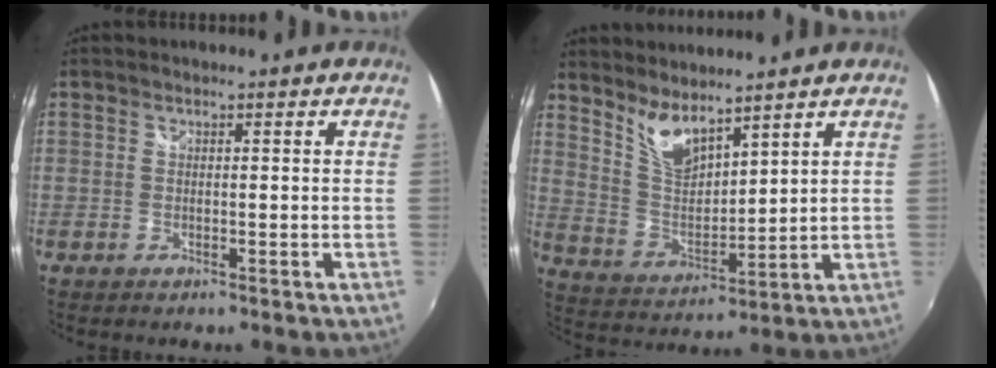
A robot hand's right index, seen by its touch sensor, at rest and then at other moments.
{"total": 8.2, "force": [6.5, 2.5, 4.3], "torque": [-0.083, -0.009, 0.133]}